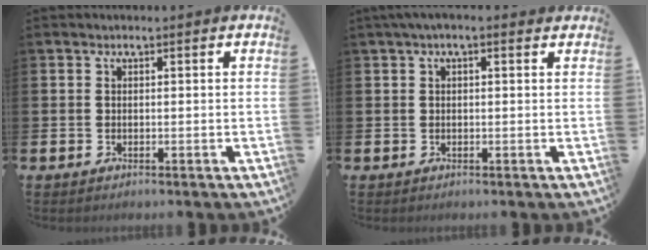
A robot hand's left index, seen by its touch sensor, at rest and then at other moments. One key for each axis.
{"total": 1.2, "fx": 0.6, "fy": 0.3, "fz": 1.0, "tx": -0.009, "ty": 0.000, "tz": 0.007}